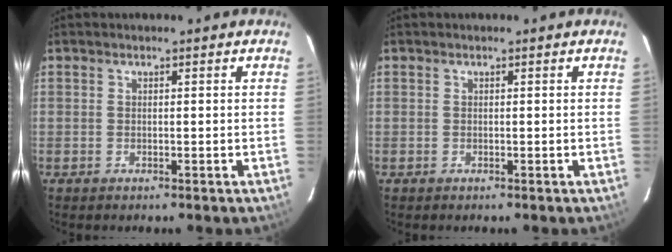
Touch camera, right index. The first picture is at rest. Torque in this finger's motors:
{"motor_torque": [0.00, 0.00, 0.00, 0.00]}